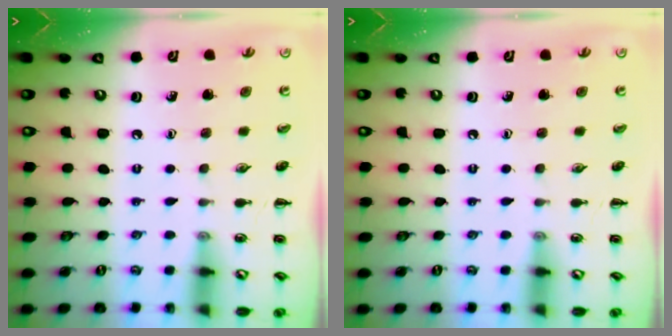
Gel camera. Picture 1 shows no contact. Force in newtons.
{"total": 0.0}